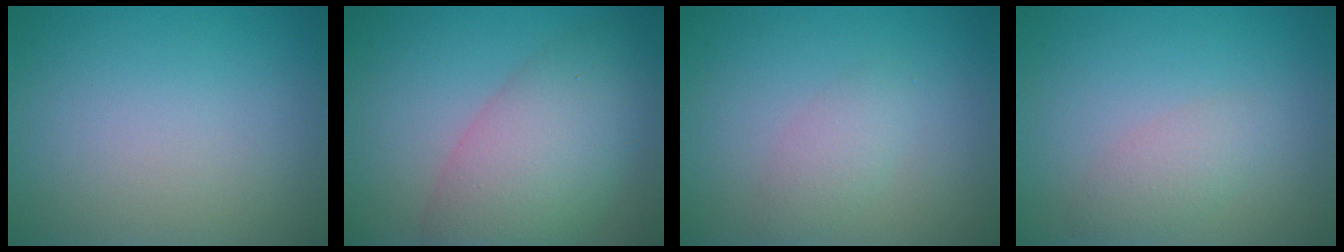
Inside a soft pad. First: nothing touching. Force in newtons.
{"total": 7.7, "press": 7.7, "slide": 0.5}
{"total": 1.8, "press": 1.8, "slide": 0.1}
{"total": 2.1, "press": 2.1, "slide": 0.2}